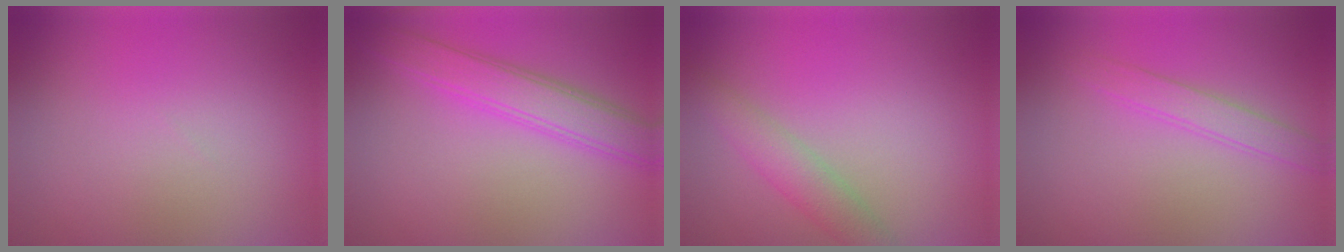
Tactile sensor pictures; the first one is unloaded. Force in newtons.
{"total": 4.2, "press": 4.2, "slide": 0.2}
{"total": 2.9, "press": 2.9, "slide": 0.1}
{"total": 2.1, "press": 2.1, "slide": 0.1}